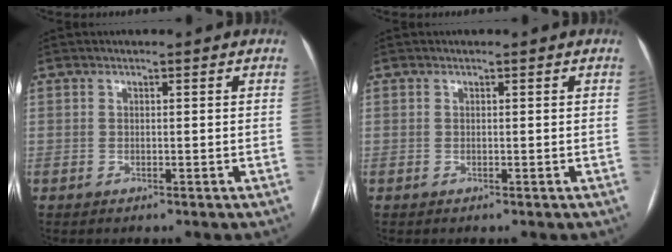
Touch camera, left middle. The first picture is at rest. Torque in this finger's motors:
{"motor_torque": [0.00, 0.00, 0.00, 0.00]}